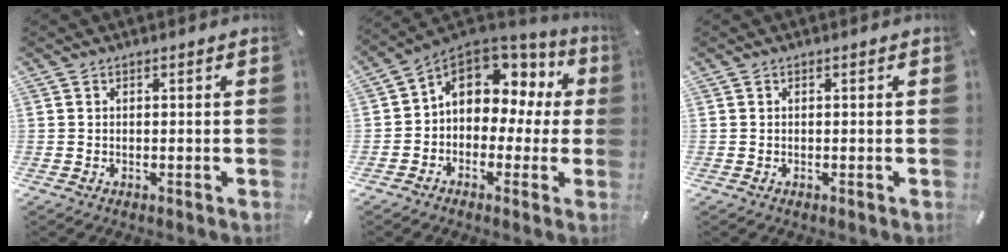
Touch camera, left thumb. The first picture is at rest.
{"total": 9.7, "force": [3.4, 7.5, 5.1], "torque": [-0.096, -0.019, 0.064]}
{"total": 0.0}